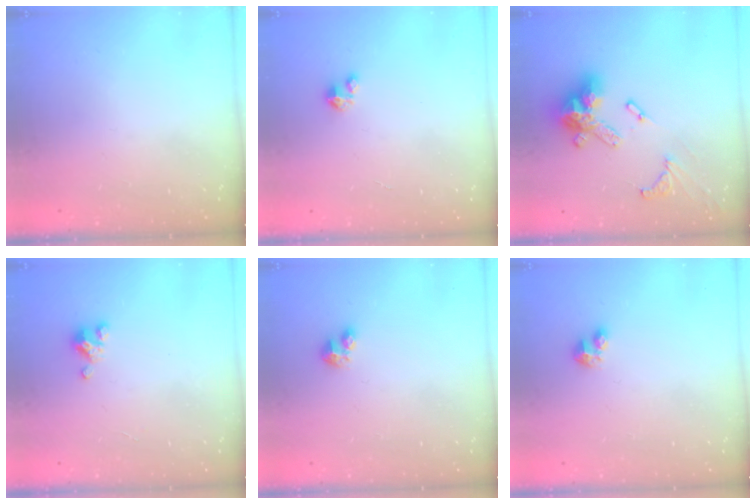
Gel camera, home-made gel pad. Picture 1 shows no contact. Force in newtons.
{"total": 2.0, "press": 2.0, "slide": 0.1}
{"total": 16.1, "press": 16.0, "slide": 1.8}
{"total": 3.4, "press": 3.4, "slide": 0.2}
{"total": 2.3, "press": 2.2, "slide": 0.5}
{"total": 2.3, "press": 2.2, "slide": 0.5}